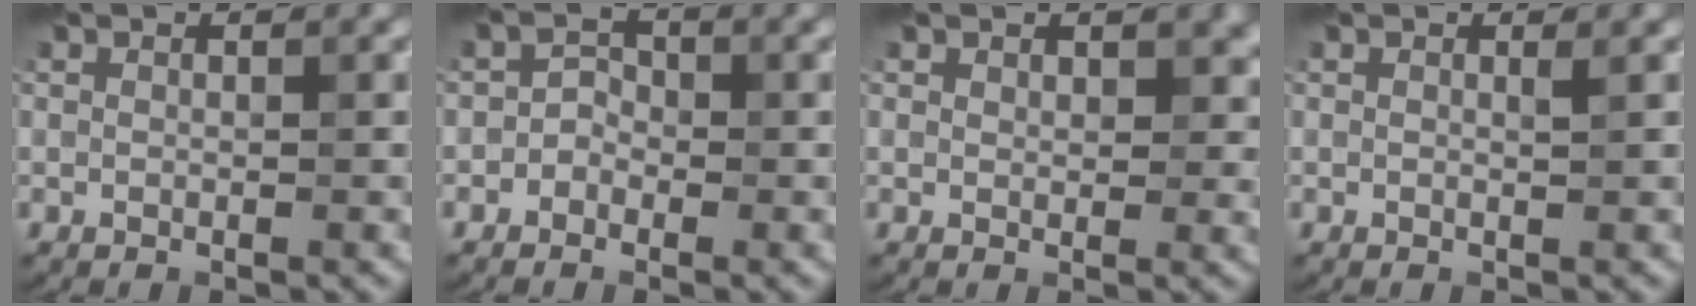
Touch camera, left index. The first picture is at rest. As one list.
[{"total": 1.5, "force": [-0.7, 1.2, 0.5], "torque": [-0.003, 0.009, -0.021]}, {"total": 3.1, "force": [1.3, 2.0, 2.0], "torque": [-0.020, 0.000, 0.015]}, {"total": 0.0}]